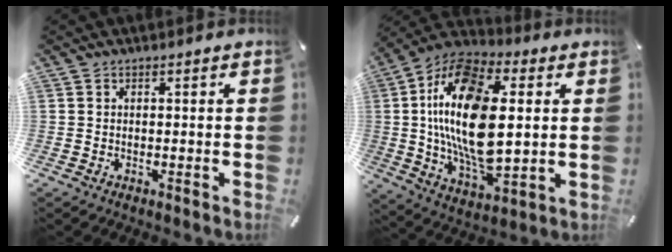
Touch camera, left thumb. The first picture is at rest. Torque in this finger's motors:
{"motor_torque": [1.87, 3.14, 1.75, -1.02, 1.05]}